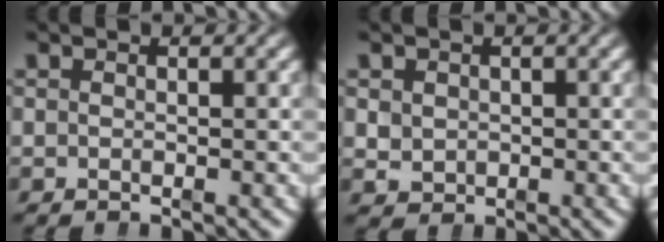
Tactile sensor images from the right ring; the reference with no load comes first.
{"total": 2.2, "force": [0.1, 2.0, 1.0], "torque": [-0.026, -0.020, 0.017]}